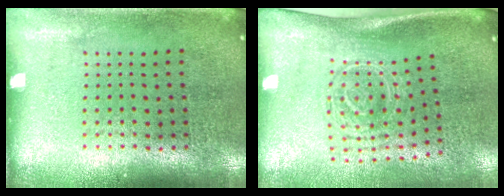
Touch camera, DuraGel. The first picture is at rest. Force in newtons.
{"total": 1.7, "press": 1.2, "slide": 1.2}